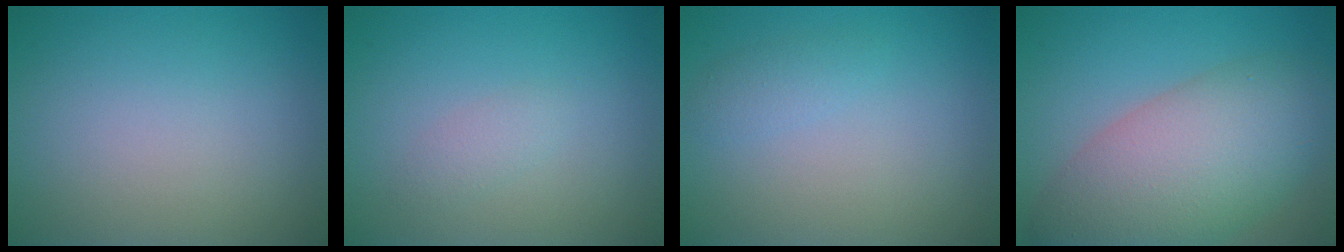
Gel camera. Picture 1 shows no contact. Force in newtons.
{"total": 1.1, "press": 1.1, "slide": 0.0}
{"total": 1.1, "press": 1.1, "slide": 0.0}
{"total": 9.6, "press": 9.6, "slide": 0.6}